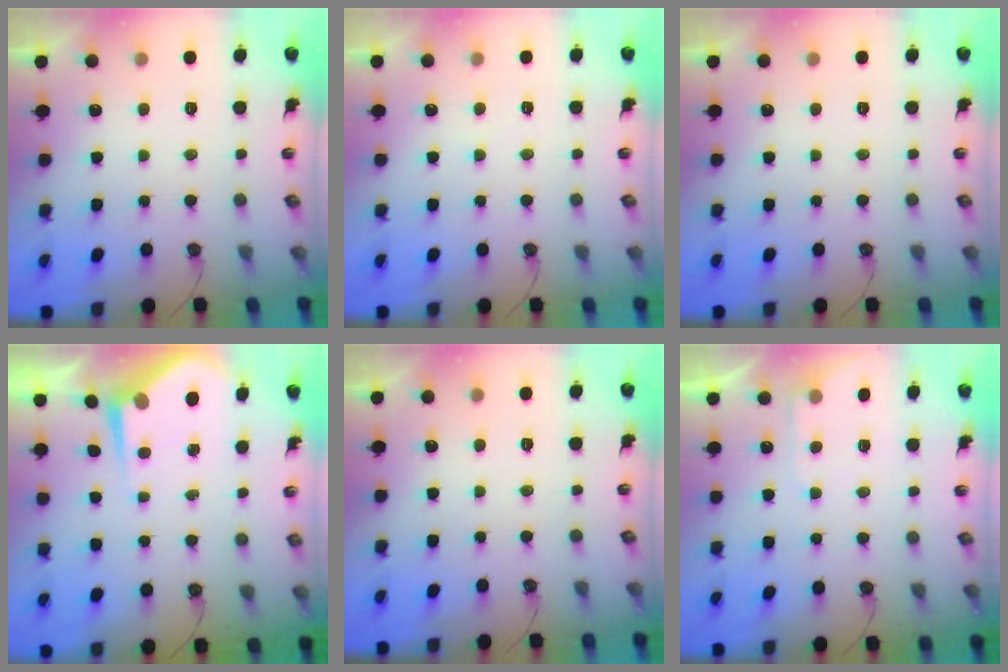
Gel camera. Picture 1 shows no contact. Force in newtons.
{"total": 5.4, "press": 5.4, "slide": 0.6}
{"total": 0.0}
{"total": 4.7, "press": 4.6, "slide": 0.6}
{"total": 0.0}
{"total": 4.9, "press": 4.9, "slide": 0.6}